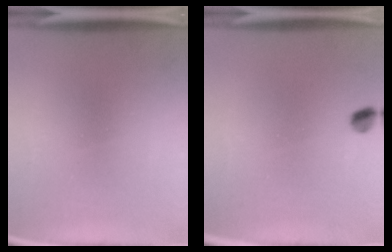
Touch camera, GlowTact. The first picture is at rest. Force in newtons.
{"total": 2.3}